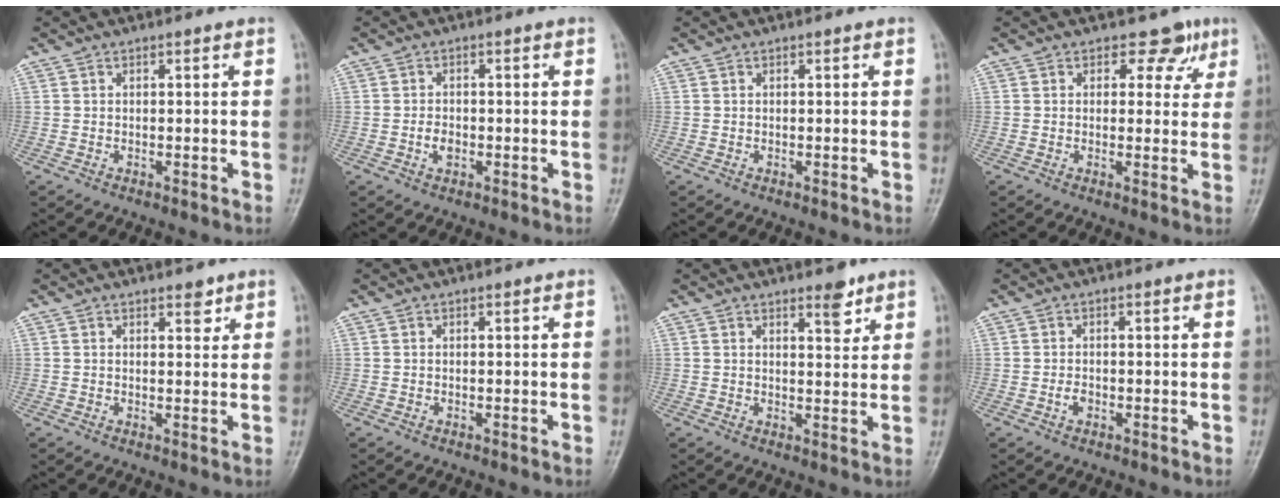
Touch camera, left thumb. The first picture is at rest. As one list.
[{"total": 2.5, "force": [-0.7, 1.7, 1.7], "torque": [-0.025, 0.005, -0.014]}, {"total": 0.0}, {"total": 5.1, "force": [2.8, 3.7, 2.1], "torque": [0.014, -0.006, 0.030]}, {"total": 2.3, "force": [1.6, 1.1, 1.1], "torque": [-0.002, -0.009, 0.022]}, {"total": 0.0}, {"total": 4.0, "force": [2.8, 1.6, 2.4], "torque": [-0.018, -0.018, 0.039]}, {"total": 1.7, "force": [-0.6, 1.1, 1.1], "torque": [-0.018, 0.003, -0.012]}]